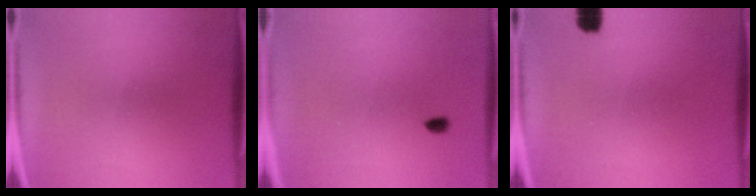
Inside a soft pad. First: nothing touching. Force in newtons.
{"total": 1.2}
{"total": 2.2}